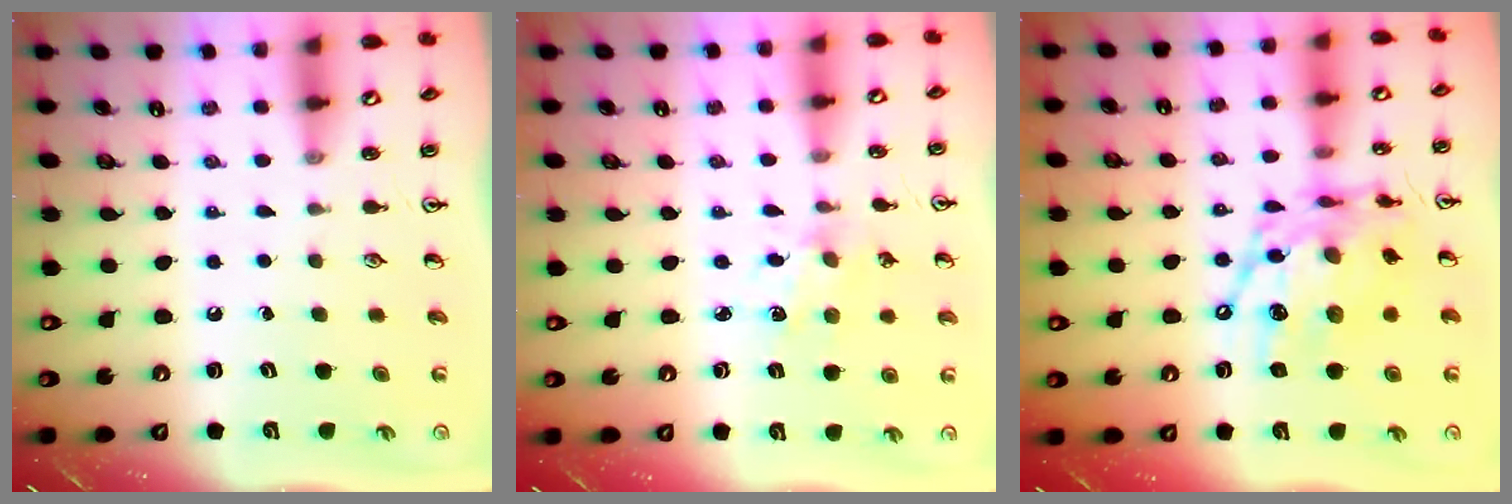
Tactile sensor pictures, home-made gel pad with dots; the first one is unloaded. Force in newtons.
{"total": 2.3, "press": 2.3, "slide": 0.4}
{"total": 16.2, "press": 16.2, "slide": 1.4}